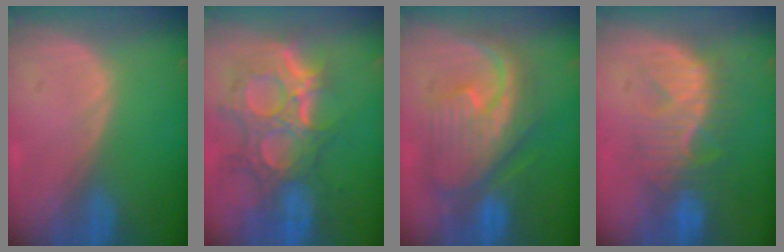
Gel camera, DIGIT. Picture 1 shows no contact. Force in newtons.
{"total": 12.1, "press": 10.8, "slide": 5.4}
{"total": 11.1, "press": 11.1, "slide": 1.1}
{"total": 8.5, "press": 8.3, "slide": 1.7}